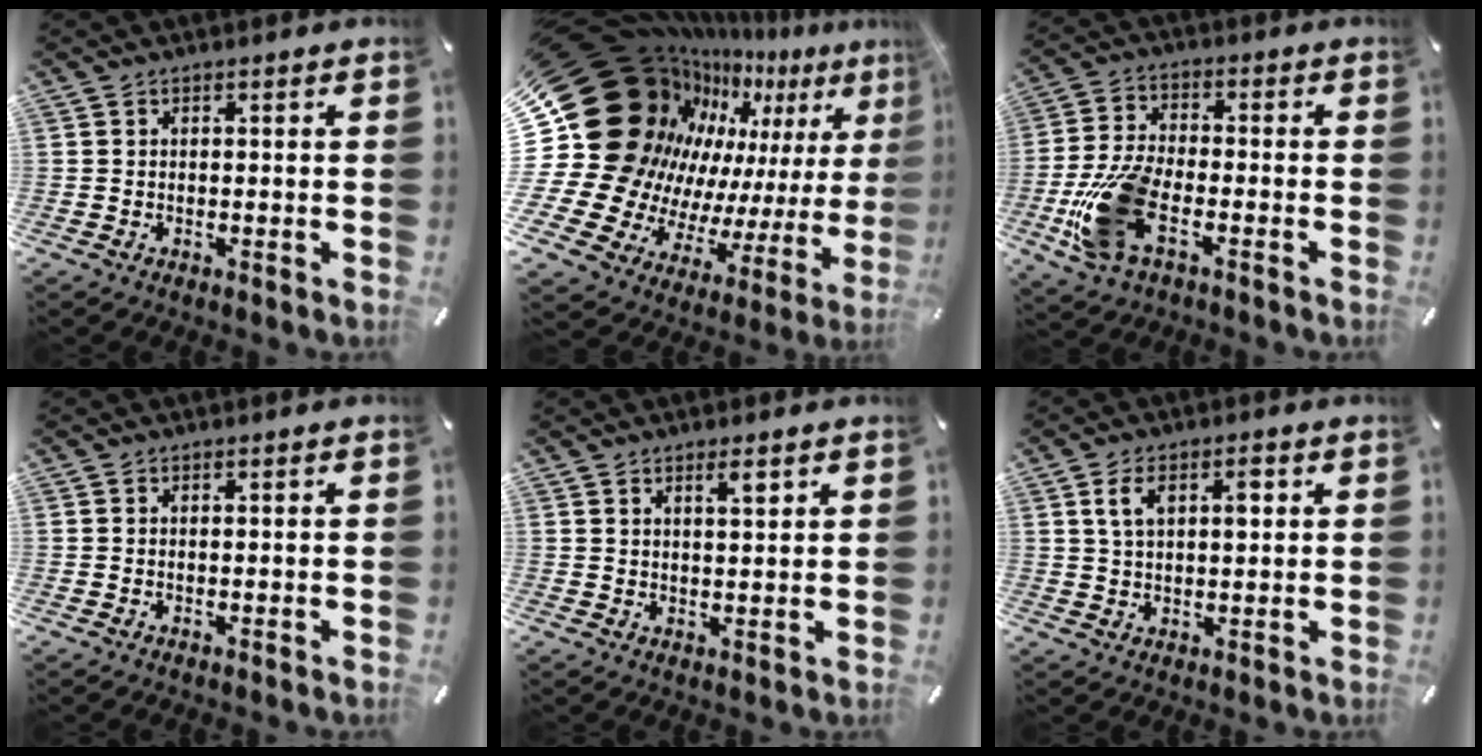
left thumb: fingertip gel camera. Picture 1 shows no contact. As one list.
[{"total": 25.0, "force": [8.6, 19.3, 13.4], "torque": [-0.159, -0.137, 0.223]}, {"total": 14.2, "force": [-5.1, 7.2, 11.1], "torque": [-0.240, 0.001, -0.089]}, {"total": 0.0}, {"total": 3.0, "force": [2.1, 0.5, 2.1], "torque": [-0.035, -0.003, 0.035]}, {"total": 6.2, "force": [2.2, 3.2, 4.8], "torque": [-0.080, -0.001, 0.033]}]